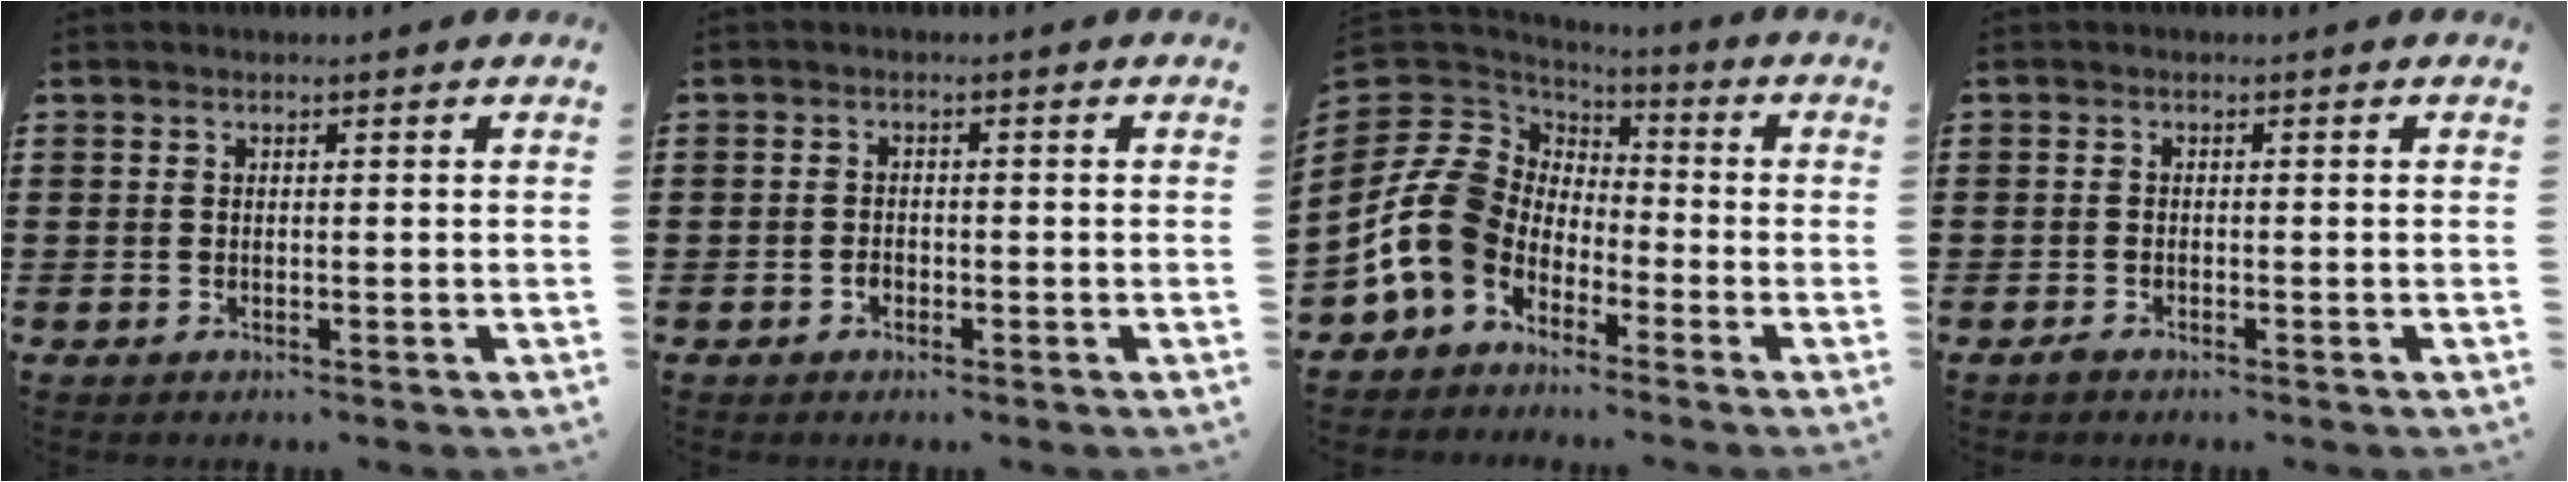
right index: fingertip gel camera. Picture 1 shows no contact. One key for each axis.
{"total": 1.0, "fx": -0.7, "fy": 0.6, "fz": 0.4, "tx": -0.012, "ty": -0.005, "tz": -0.012}
{"total": 10.4, "fx": -3.0, "fy": 8.4, "fz": 5.4, "tx": -0.174, "ty": 0.003, "tz": -0.064}
{"total": 0.5, "fx": -0.5, "fy": 0.1, "fz": 0.1, "tx": -0.003, "ty": -0.004, "tz": -0.009}